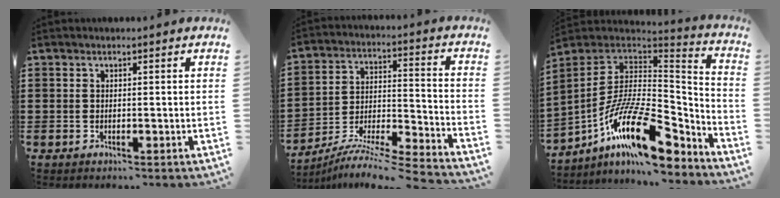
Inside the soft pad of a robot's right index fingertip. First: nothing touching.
{"total": 8.2, "force": [-7.7, -0.3, 2.8], "torque": [-0.044, -0.006, -0.157]}
{"total": 19.1, "force": [-10.0, 6.3, 15.0], "torque": [-0.271, 0.018, -0.182]}